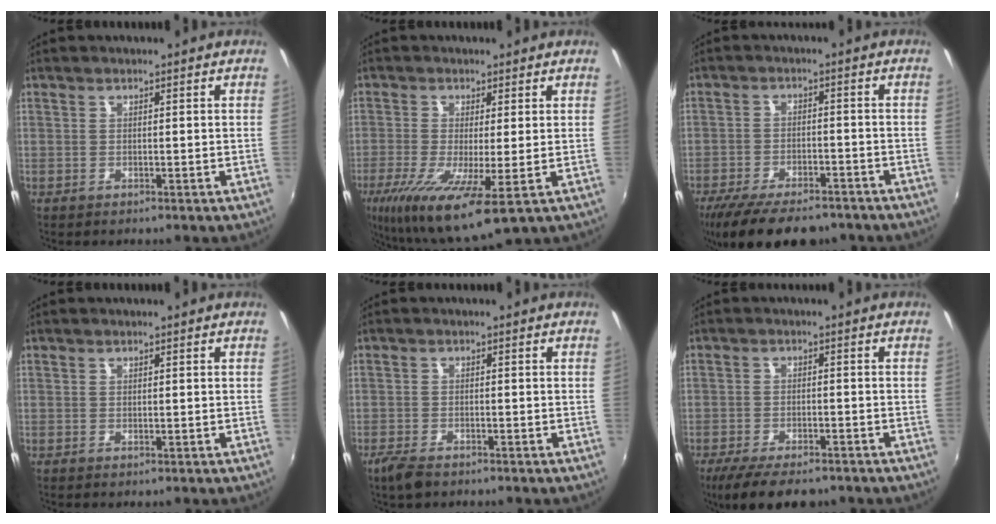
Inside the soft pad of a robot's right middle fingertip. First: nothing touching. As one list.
[{"total": 13.0, "force": [-5.0, 2.6, 11.7], "torque": [-0.239, -0.048, -0.087]}, {"total": 15.0, "force": [-11.6, 5.6, 7.8], "torque": [-0.169, -0.033, -0.180]}, {"total": 0.0}, {"total": 4.0, "force": [-3.0, 1.5, 2.2], "torque": [-0.058, -0.011, -0.058]}, {"total": 9.8, "force": [-7.5, 3.3, 5.3], "torque": [-0.120, -0.024, -0.124]}]